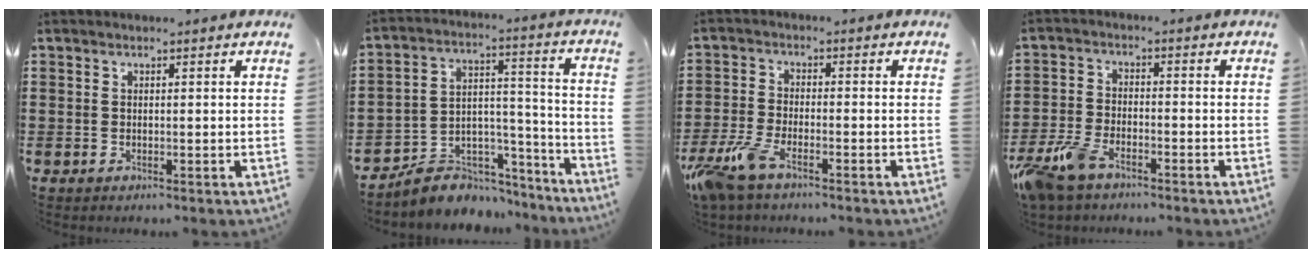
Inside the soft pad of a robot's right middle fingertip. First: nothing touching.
{"total": 6.8, "force": [-6.0, 3.3, 0.4], "torque": [-0.013, 0.012, -0.111]}
{"total": 6.2, "force": [-4.4, 1.8, 3.9], "torque": [-0.118, -0.016, -0.093]}
{"total": 6.7, "force": [-5.1, 2.7, 3.4], "torque": [-0.098, -0.004, -0.107]}